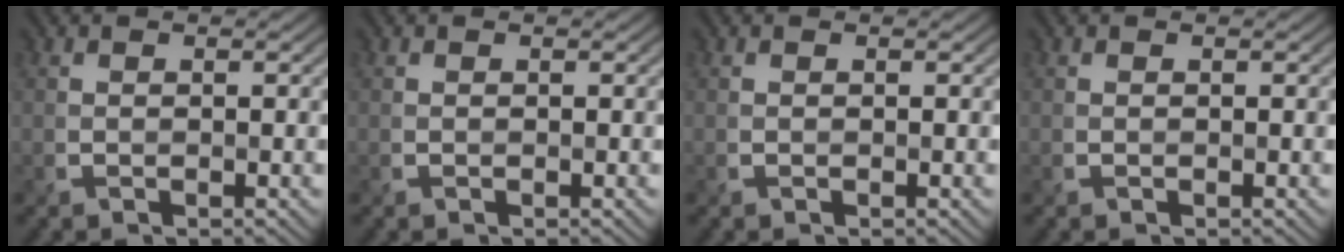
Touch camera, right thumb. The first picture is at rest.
{"total": 0.0}
{"total": 0.0}
{"total": 0.0}